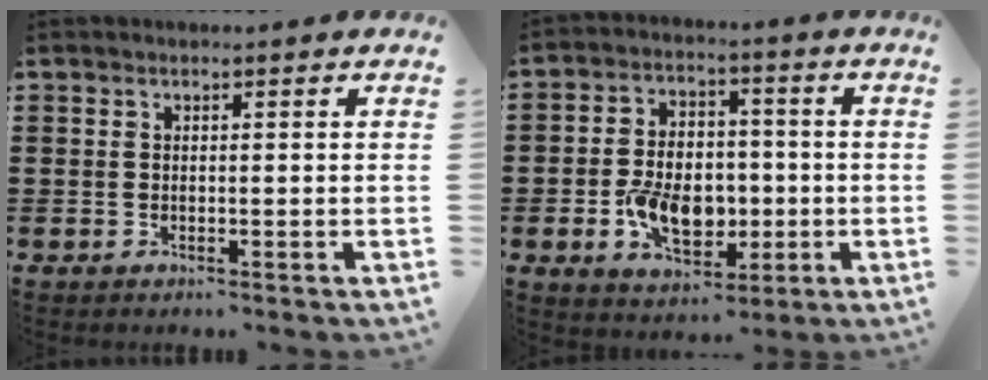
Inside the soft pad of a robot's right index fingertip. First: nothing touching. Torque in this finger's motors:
{"motor_torque": [1.69, 0.45, 0.46, 0.19]}